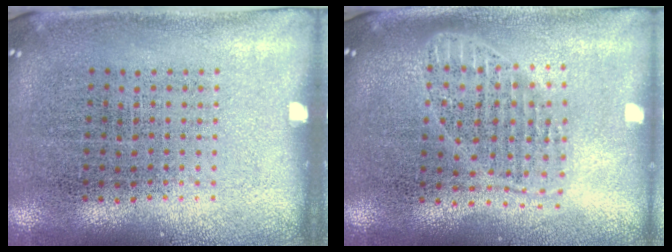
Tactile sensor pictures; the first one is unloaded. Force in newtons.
{"total": 1.7, "press": 1.4, "slide": 0.9}